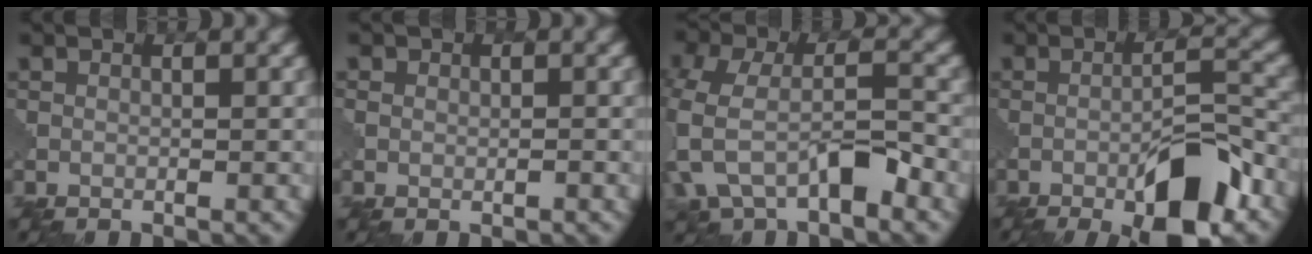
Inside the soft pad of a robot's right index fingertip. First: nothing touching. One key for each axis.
{"total": 1.6, "fx": 0.4, "fy": 1.5, "fz": 0.7, "tx": -0.007, "ty": 0.002, "tz": 0.001}
{"total": 7.4, "fx": -3.2, "fy": 3.7, "fz": 5.5, "tx": -0.127, "ty": -0.003, "tz": -0.066}
{"total": 8.8, "fx": -4.7, "fy": 2.2, "fz": 7.1, "tx": -0.104, "ty": 0.006, "tz": -0.071}